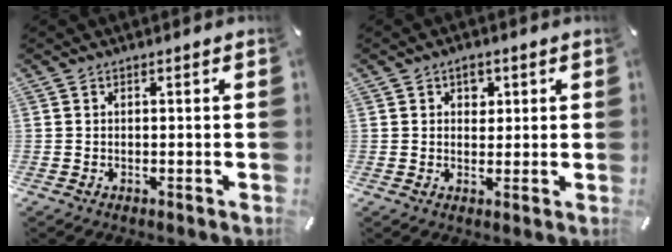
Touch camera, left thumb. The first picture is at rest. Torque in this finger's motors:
{"motor_torque": [0.25, -0.39, -0.21, 0.09, -0.06]}